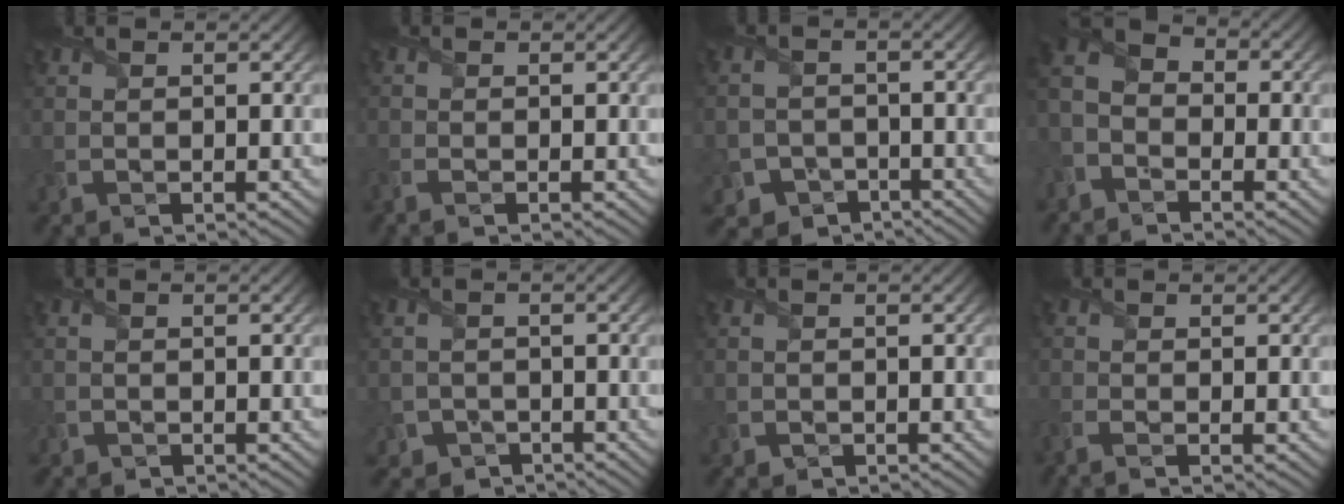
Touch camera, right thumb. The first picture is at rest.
{"total": 1.5, "force": [-1.0, 0.4, 1.0], "torque": [-0.028, -0.005, -0.024]}
{"total": 7.8, "force": [-4.7, 6.1, 1.5], "torque": [-0.046, -0.030, -0.100]}
{"total": 5.9, "force": [-3.9, 3.6, 2.7], "torque": [-0.062, -0.003, -0.091]}
{"total": 1.1, "force": [-0.9, 0.6, 0.1], "torque": [0.001, -0.004, -0.019]}
{"total": 3.8, "force": [-2.7, 2.6, 0.6], "torque": [-0.016, -0.005, -0.053]}
{"total": 1.0, "force": [-0.8, 0.6, 0.1], "torque": [0.002, -0.005, -0.018]}
{"total": 2.0, "force": [-1.3, 0.4, 1.5], "torque": [-0.042, -0.005, -0.031]}